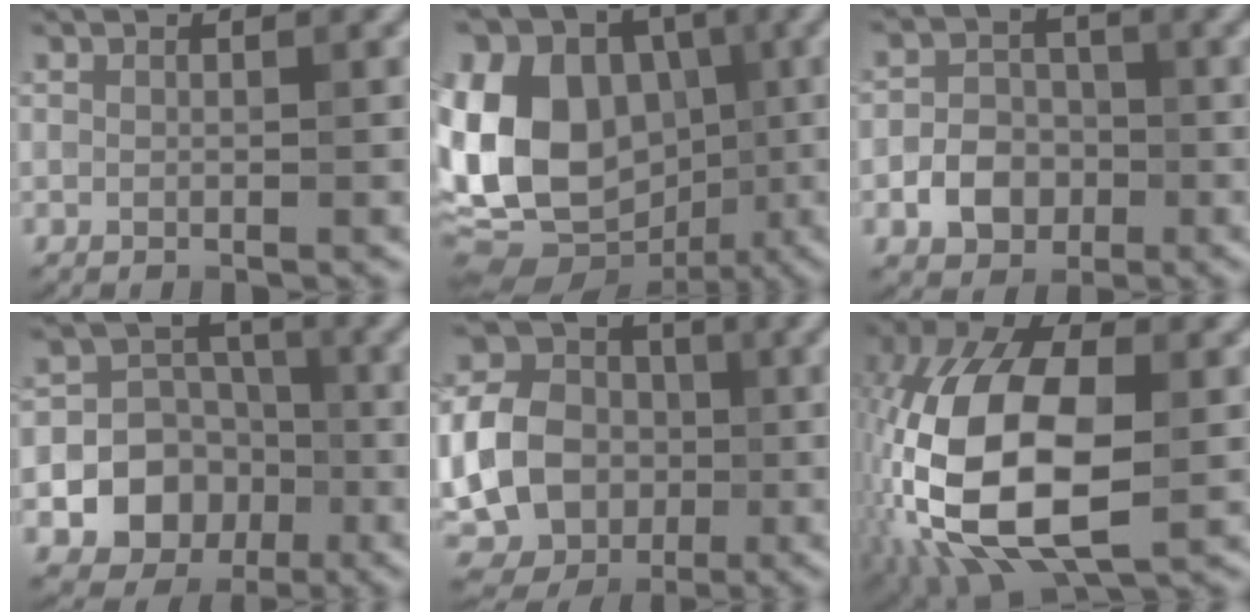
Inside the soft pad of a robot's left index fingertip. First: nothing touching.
{"total": 17.7, "force": [-0.4, 14.0, 10.7], "torque": [-0.233, 0.032, -0.030]}
{"total": 3.8, "force": [-1.4, 2.9, 1.9], "torque": [-0.021, 0.005, -0.029]}
{"total": 9.3, "force": [-2.9, 8.2, 3.2], "torque": [-0.034, -0.003, -0.073]}
{"total": 18.2, "force": [-0.5, 16.0, 8.6], "torque": [-0.214, 0.026, -0.046]}
{"total": 13.9, "force": [-2.0, 7.4, 11.5], "torque": [-0.248, 0.010, -0.049]}